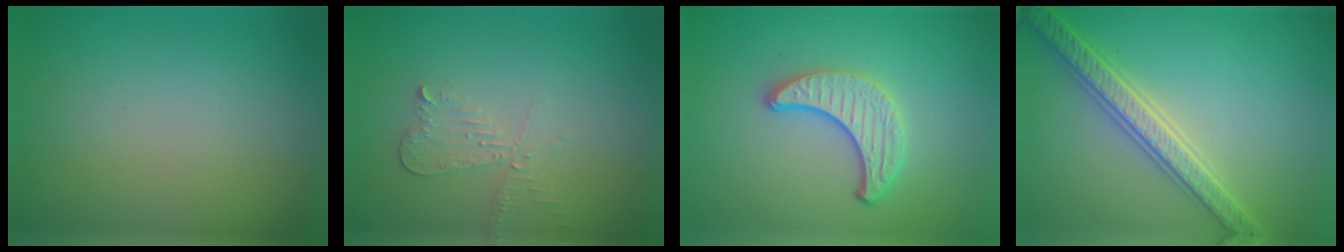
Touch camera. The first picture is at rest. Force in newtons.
{"total": 2.1, "press": 2.1, "slide": 0.1}
{"total": 3.7, "press": 3.2, "slide": 1.8}
{"total": 5.4, "press": 5.3, "slide": 1.0}